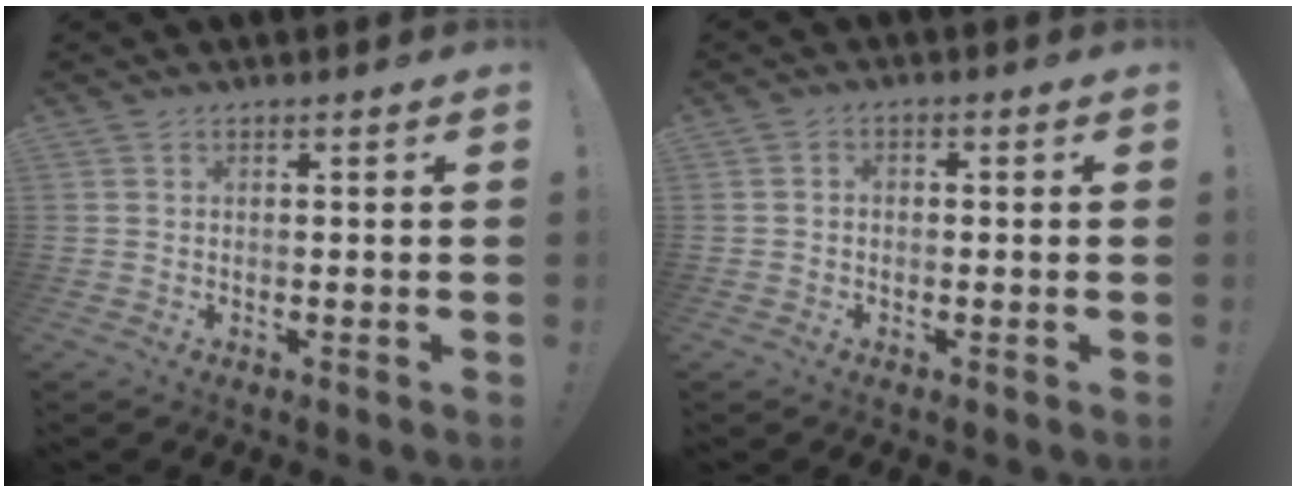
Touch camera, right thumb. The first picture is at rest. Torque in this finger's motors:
{"motor_torque": [-0.21, 0.11, -0.39, 0.04, 0.05]}